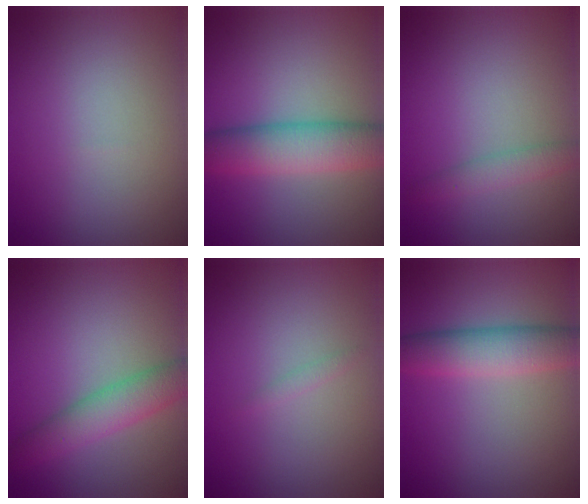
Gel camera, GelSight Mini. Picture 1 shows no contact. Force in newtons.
{"total": 5.9, "press": 5.9, "slide": 0.1}
{"total": 1.8, "press": 1.8, "slide": 0.1}
{"total": 4.2, "press": 4.2, "slide": 0.2}
{"total": 0.5, "press": 0.5, "slide": 0.1}
{"total": 4.8, "press": 4.8, "slide": 0.1}